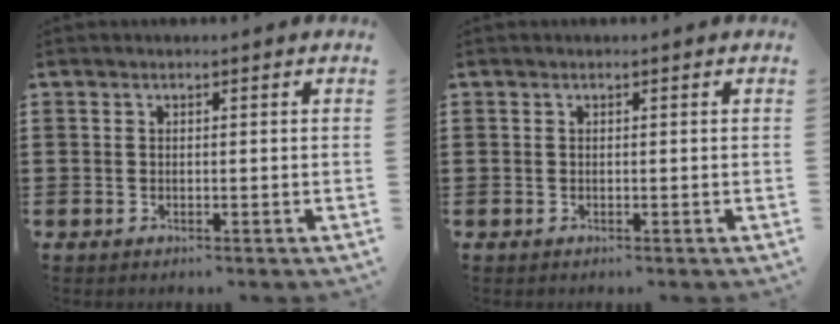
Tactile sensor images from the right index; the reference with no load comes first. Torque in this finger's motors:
{"motor_torque": [-0.28, 0.28, 0.00, 0.00]}